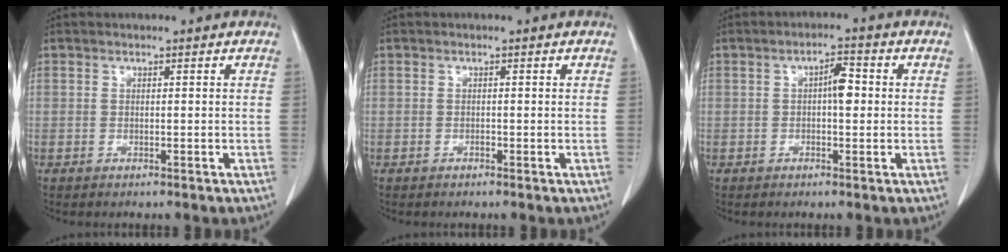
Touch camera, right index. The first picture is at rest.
{"total": 0.0}
{"total": 3.3, "force": [0.3, 1.1, 3.1], "torque": [-0.043, 0.012, 0.004]}